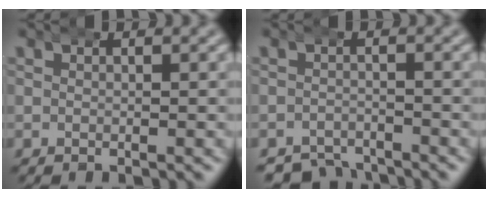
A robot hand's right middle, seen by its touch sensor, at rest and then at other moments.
{"total": 4.7, "force": [-4.4, 1.6, 0.5], "torque": [0.001, -0.020, -0.070]}